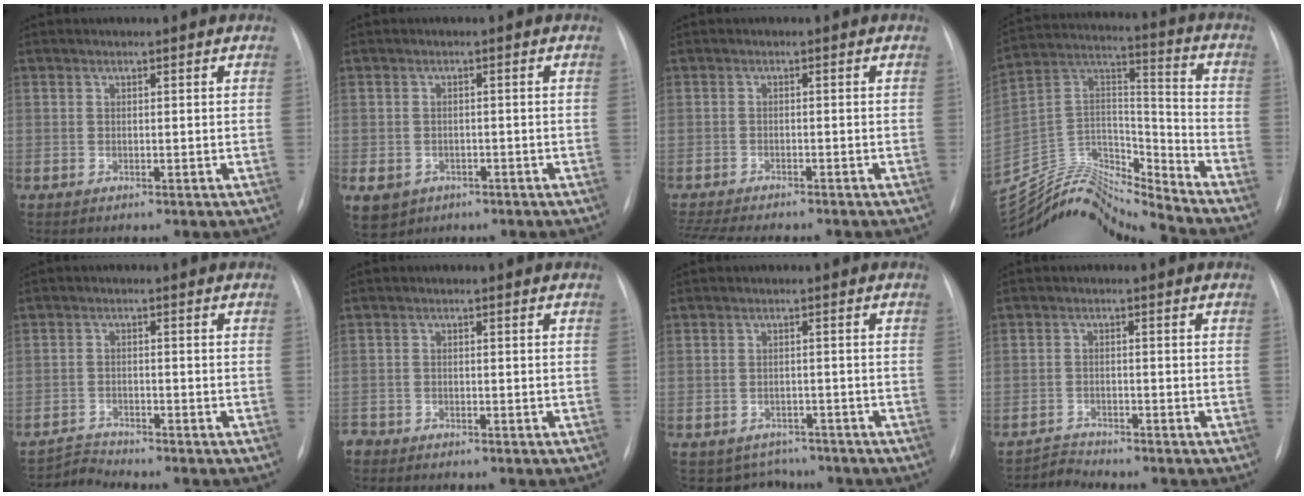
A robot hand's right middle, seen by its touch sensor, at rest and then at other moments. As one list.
[{"total": 7.7, "force": [-3.8, 6.3, 2.4], "torque": [-0.067, 0.000, -0.048]}, {"total": 10.6, "force": [-9.3, 1.8, 4.7], "torque": [-0.076, -0.007, -0.135]}, {"total": 19.4, "force": [-19.0, 0.9, 3.9], "torque": [-0.064, 0.057, -0.329]}, {"total": 3.0, "force": [-2.5, -0.8, -1.3], "torque": [0.027, -0.015, -0.046]}, {"total": 2.5, "force": [-2.3, 1.0, 0.0], "torque": [0.000, -0.003, -0.044]}, {"total": 3.9, "force": [-3.2, 2.2, -0.2], "torque": [0.006, 0.015, -0.040]}, {"total": 2.5, "force": [-2.2, -0.4, -1.2], "torque": [0.029, -0.014, -0.039]}]